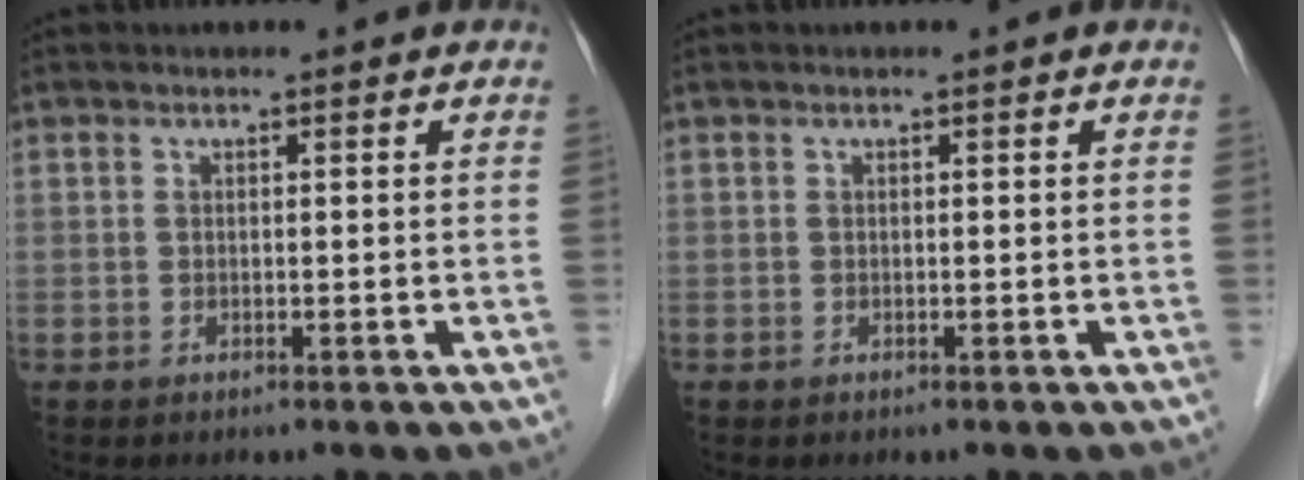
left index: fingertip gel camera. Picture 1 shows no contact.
{"total": 0.0}